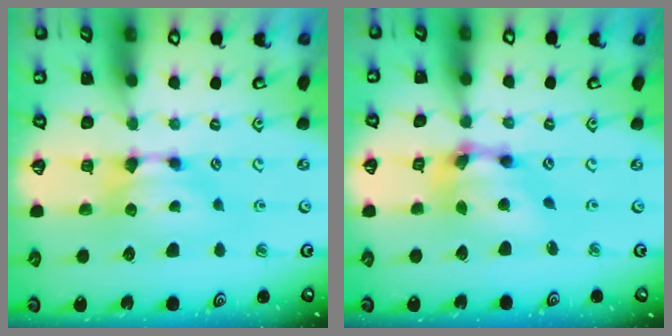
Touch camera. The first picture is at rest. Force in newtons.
{"total": 6.1, "press": 5.7, "slide": 2.1}